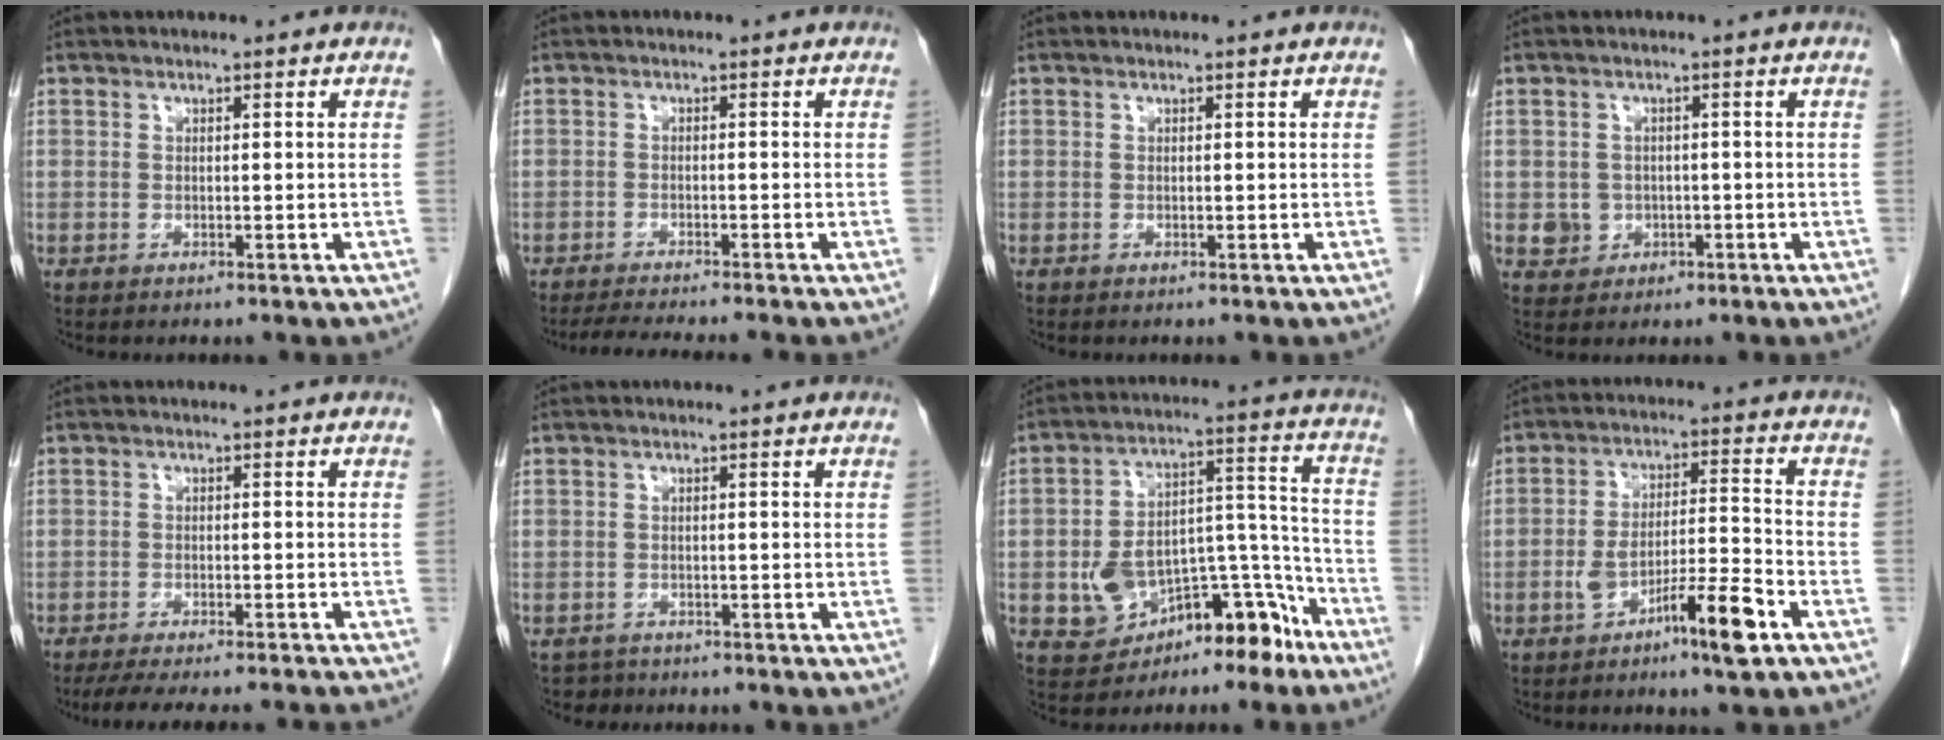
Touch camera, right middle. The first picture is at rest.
{"total": 5.9, "force": [-5.3, -0.7, 2.5], "torque": [-0.037, -0.017, -0.085]}
{"total": 0.0}
{"total": 3.3, "force": [-0.6, 3.2, 0.7], "torque": [-0.003, 0.009, 0.002]}
{"total": 13.2, "force": [-11.9, 0.6, 5.6], "torque": [-0.081, -0.019, -0.158]}
{"total": 2.1, "force": [-1.8, 1.0, -0.5], "torque": [0.000, 0.000, -0.031]}
{"total": 14.7, "force": [-8.1, 7.0, 10.1], "torque": [-0.147, 0.045, -0.111]}
{"total": 9.3, "force": [-4.9, 0.7, 7.9], "torque": [-0.137, 0.009, -0.078]}